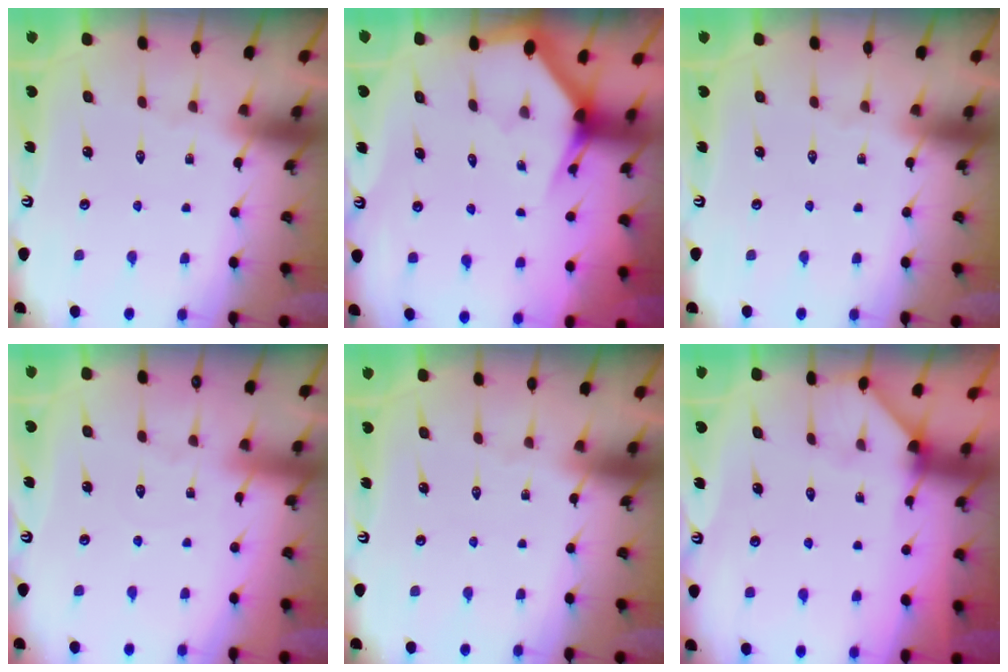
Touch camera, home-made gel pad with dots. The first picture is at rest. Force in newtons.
{"total": 2.9, "press": 2.9, "slide": 0.1}
{"total": 0.0}
{"total": 2.7, "press": 2.7, "slide": 0.3}
{"total": 0.0}
{"total": 2.0, "press": 2.0, "slide": 0.3}